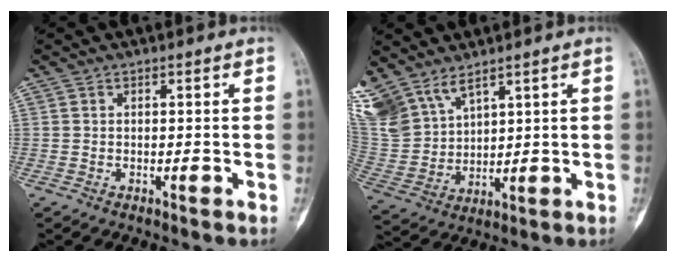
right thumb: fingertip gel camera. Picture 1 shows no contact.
{"total": 12.7, "force": [9.1, 6.2, 6.3], "torque": [-0.135, -0.024, 0.207]}